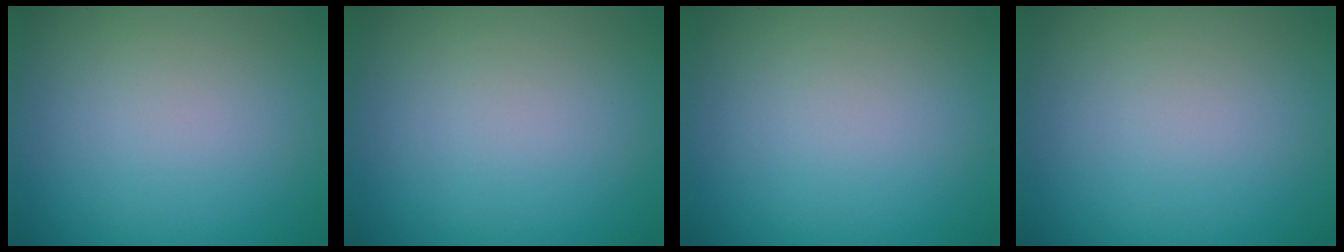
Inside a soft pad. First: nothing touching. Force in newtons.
{"total": 0.0}
{"total": 0.0}
{"total": 0.0}